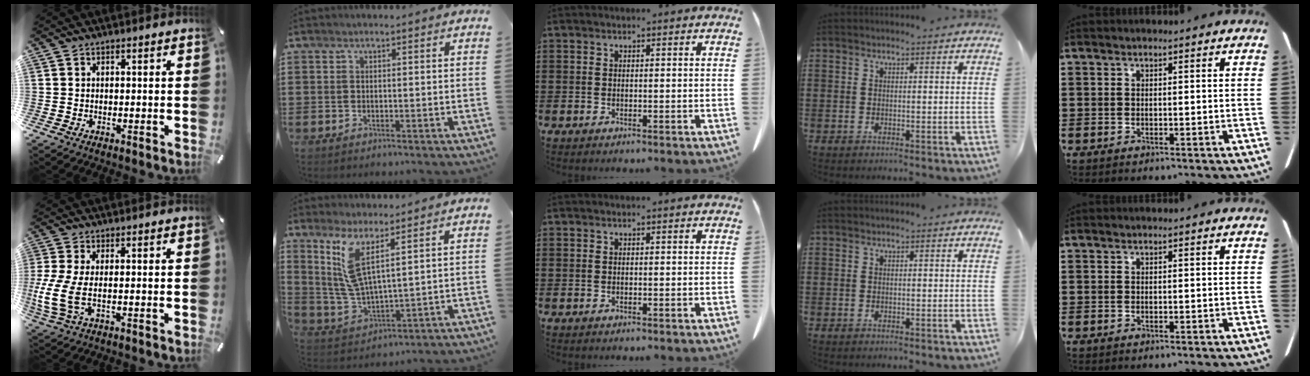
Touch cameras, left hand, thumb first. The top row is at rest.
{"thumb": {"total": 8.4, "force": [-0.5, 3.8, 7.4], "torque": [-0.164, -0.015, -0.004]}, "index": {"total": 7.9, "force": [4.7, 1.9, 6.1], "torque": [-0.154, -0.020, 0.077]}}